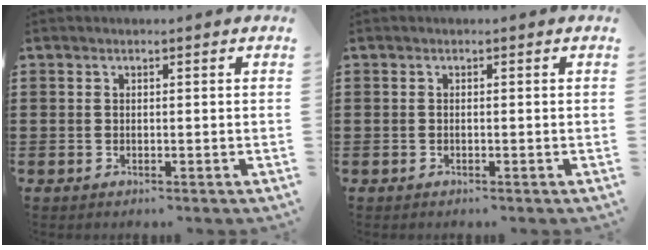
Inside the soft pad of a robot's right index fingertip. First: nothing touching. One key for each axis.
{"total": 0.0}